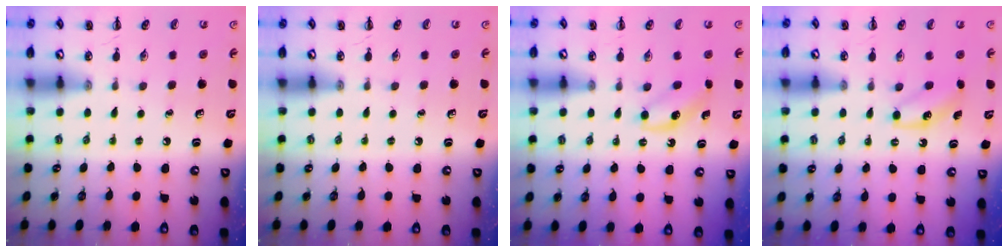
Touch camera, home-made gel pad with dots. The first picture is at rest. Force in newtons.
{"total": 0.0}
{"total": 5.1, "press": 4.8, "slide": 1.4}
{"total": 3.9, "press": 3.8, "slide": 1.0}